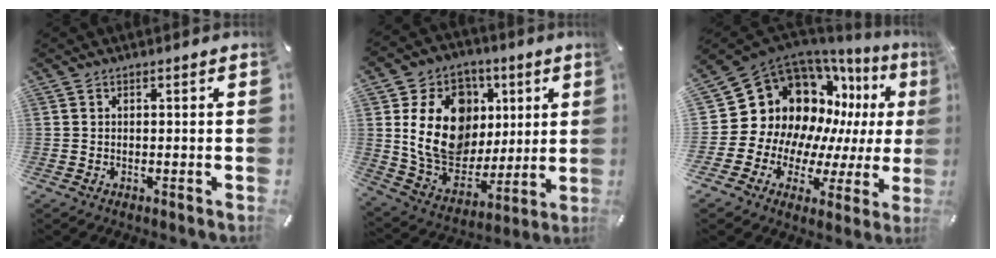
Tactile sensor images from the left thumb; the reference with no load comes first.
{"total": 19.9, "force": [4.2, 15.9, 11.2], "torque": [-0.196, -0.009, 0.085]}
{"total": 15.1, "force": [6.9, 12.1, 5.7], "torque": [-0.092, -0.100, 0.148]}